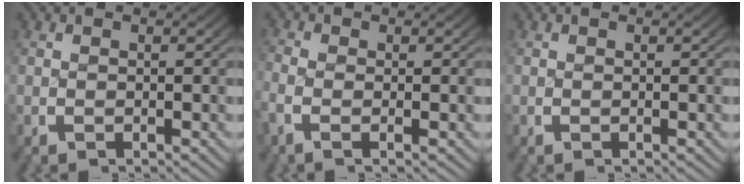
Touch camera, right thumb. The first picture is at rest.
{"total": 2.0, "force": [-0.6, 0.9, 1.7], "torque": [-0.053, -0.004, -0.012]}
{"total": 0.0}